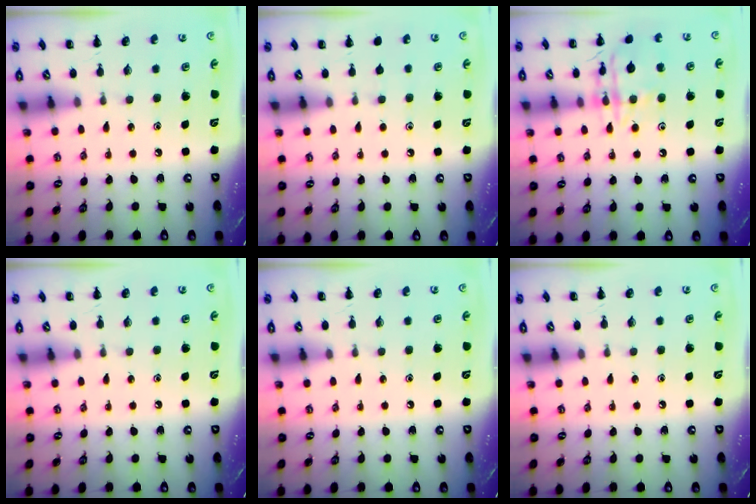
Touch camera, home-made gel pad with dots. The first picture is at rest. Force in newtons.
{"total": 1.5, "press": 1.3, "slide": 0.7}
{"total": 14.8, "press": 14.7, "slide": 1.1}
{"total": 0.0}
{"total": 0.0}
{"total": 0.0}